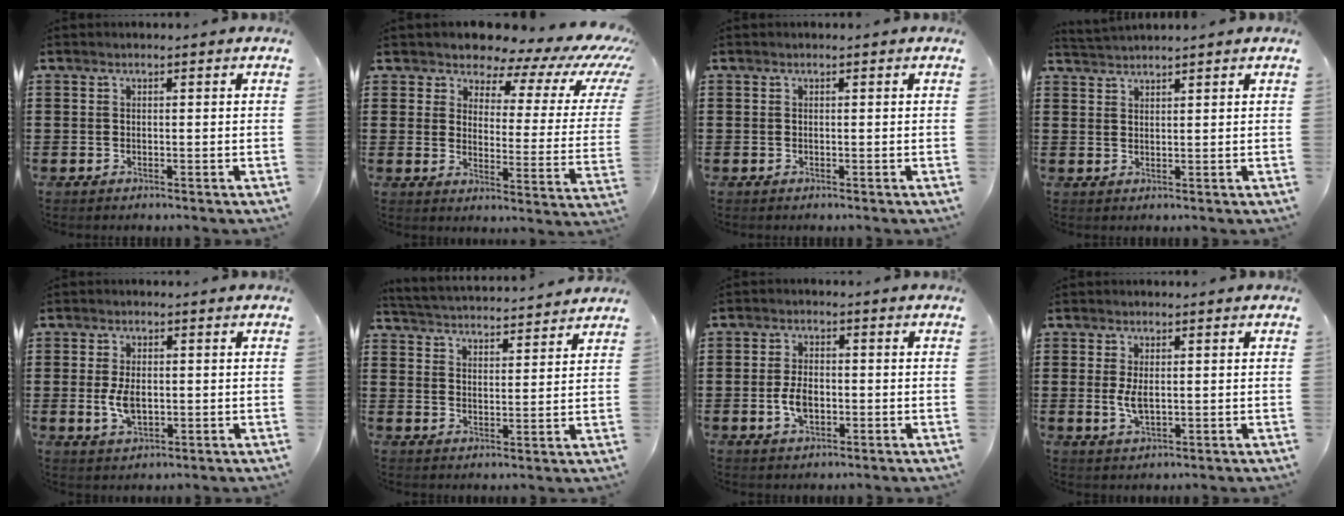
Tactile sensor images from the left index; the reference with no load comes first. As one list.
[{"total": 7.4, "force": [6.2, 2.6, 3.2], "torque": [-0.069, -0.048, 0.105]}, {"total": 0.0}, {"total": 1.7, "force": [1.7, -0.4, -0.1], "torque": [-0.003, 0.000, 0.034]}, {"total": 4.8, "force": [-0.2, 2.6, 4.0], "torque": [-0.082, -0.003, -0.007]}, {"total": 3.6, "force": [3.6, -0.4, -0.1], "torque": [-0.018, -0.029, 0.059]}, {"total": 4.5, "force": [-0.8, 2.4, 3.7], "torque": [-0.080, 0.000, -0.016]}, {"total": 3.5, "force": [0.2, 1.6, 3.1], "torque": [-0.069, 0.000, 0.002]}]